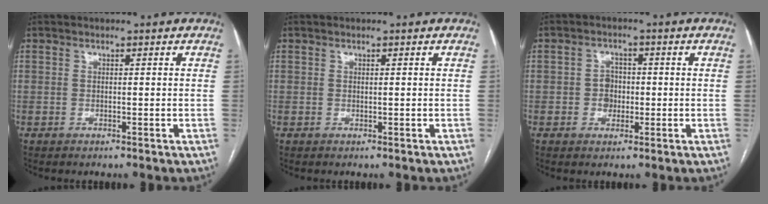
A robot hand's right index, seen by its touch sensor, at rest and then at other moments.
{"total": 0.0}
{"total": 3.0, "force": [-0.5, 2.5, 1.5], "torque": [-0.020, 0.007, -0.007]}